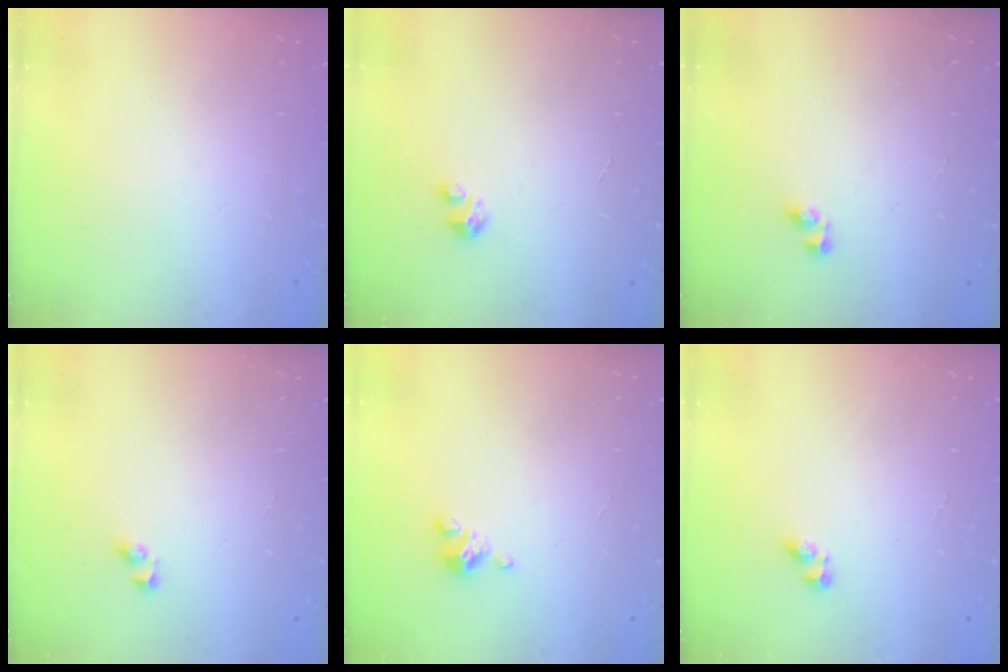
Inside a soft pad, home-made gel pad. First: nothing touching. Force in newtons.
{"total": 1.8, "press": 1.8, "slide": 0.1}
{"total": 2.5, "press": 2.5, "slide": 0.1}
{"total": 2.7, "press": 2.6, "slide": 0.6}
{"total": 3.4, "press": 3.4, "slide": 0.2}
{"total": 3.0, "press": 2.9, "slide": 0.6}